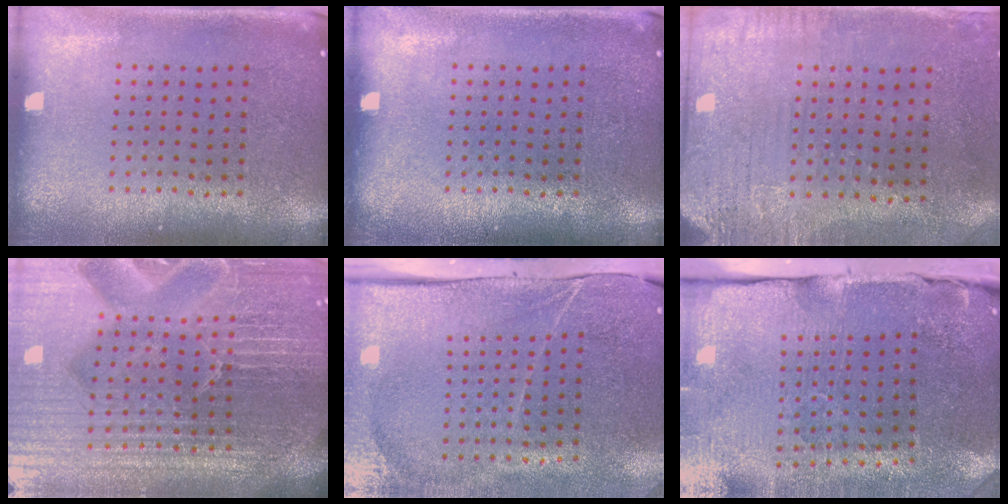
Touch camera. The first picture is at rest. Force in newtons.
{"total": 0.0}
{"total": 3.2, "press": 2.5, "slide": 1.9}
{"total": 6.7, "press": 5.9, "slide": 3.3}
{"total": 4.4, "press": 3.5, "slide": 2.6}
{"total": 4.8, "press": 3.8, "slide": 2.8}